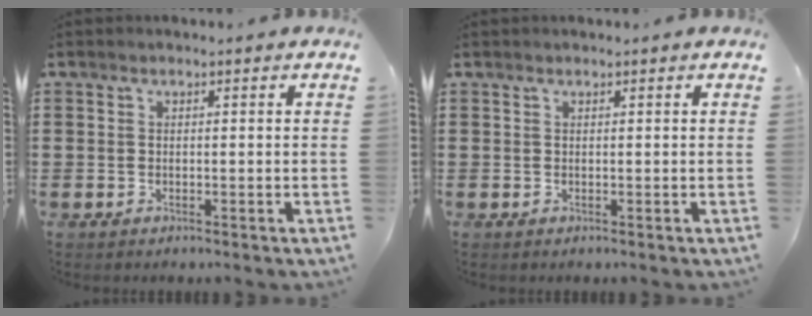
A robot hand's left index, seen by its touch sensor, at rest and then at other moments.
{"total": 0.0}